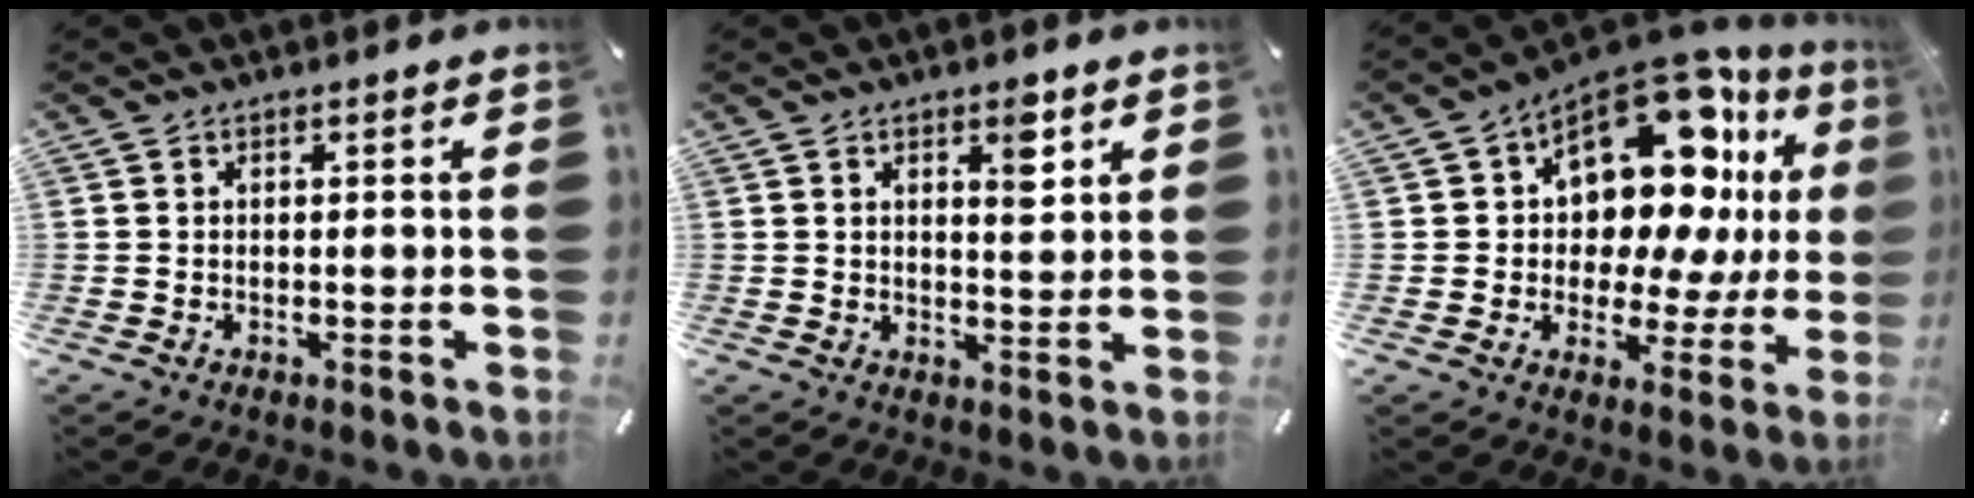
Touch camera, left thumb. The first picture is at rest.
{"total": 5.8, "force": [2.7, 2.6, 4.4], "torque": [-0.044, -0.015, 0.037]}
{"total": 18.2, "force": [8.8, 10.1, 12.2], "torque": [-0.184, -0.081, 0.145]}